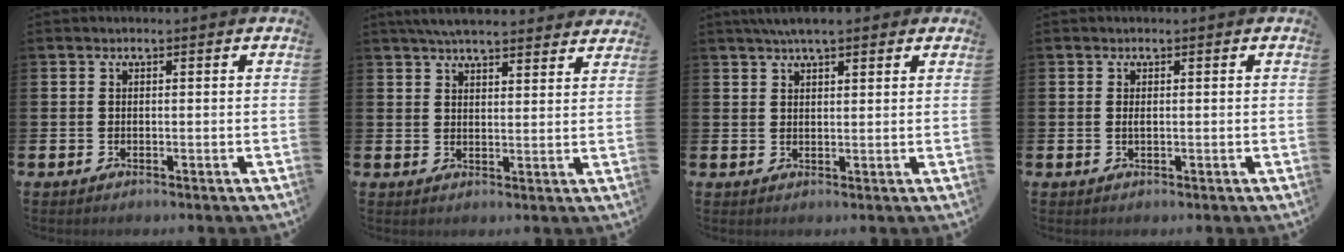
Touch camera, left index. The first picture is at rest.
{"total": 5.3, "force": [5.1, 0.7, 1.3], "torque": [-0.030, -0.019, 0.093]}
{"total": 3.8, "force": [3.2, 0.9, 1.8], "torque": [-0.027, -0.008, 0.055]}
{"total": 0.5, "force": [0.1, 0.1, 0.5], "torque": [-0.005, -0.003, 0.001]}